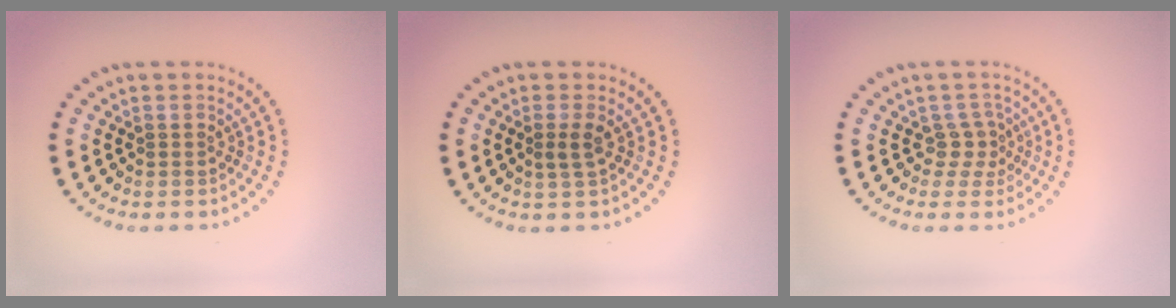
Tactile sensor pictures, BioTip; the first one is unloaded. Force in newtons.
{"total": 1.3, "press": 1.1, "slide": 0.8}
{"total": 1.8, "press": 1.2, "slide": 1.3}